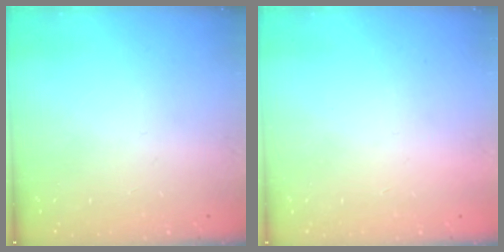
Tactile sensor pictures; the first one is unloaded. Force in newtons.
{"total": 1.5, "press": 1.5, "slide": 0.1}